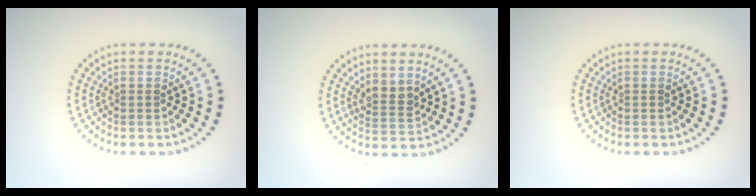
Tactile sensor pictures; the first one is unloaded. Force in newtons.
{"total": 2.1, "press": 1.7, "slide": 1.2}
{"total": 0.0}